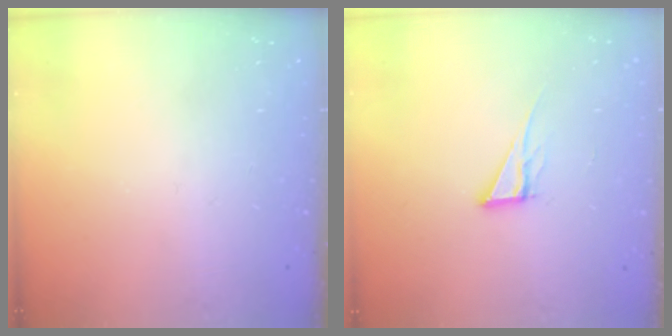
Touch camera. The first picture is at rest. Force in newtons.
{"total": 6.1, "press": 6.1, "slide": 0.3}